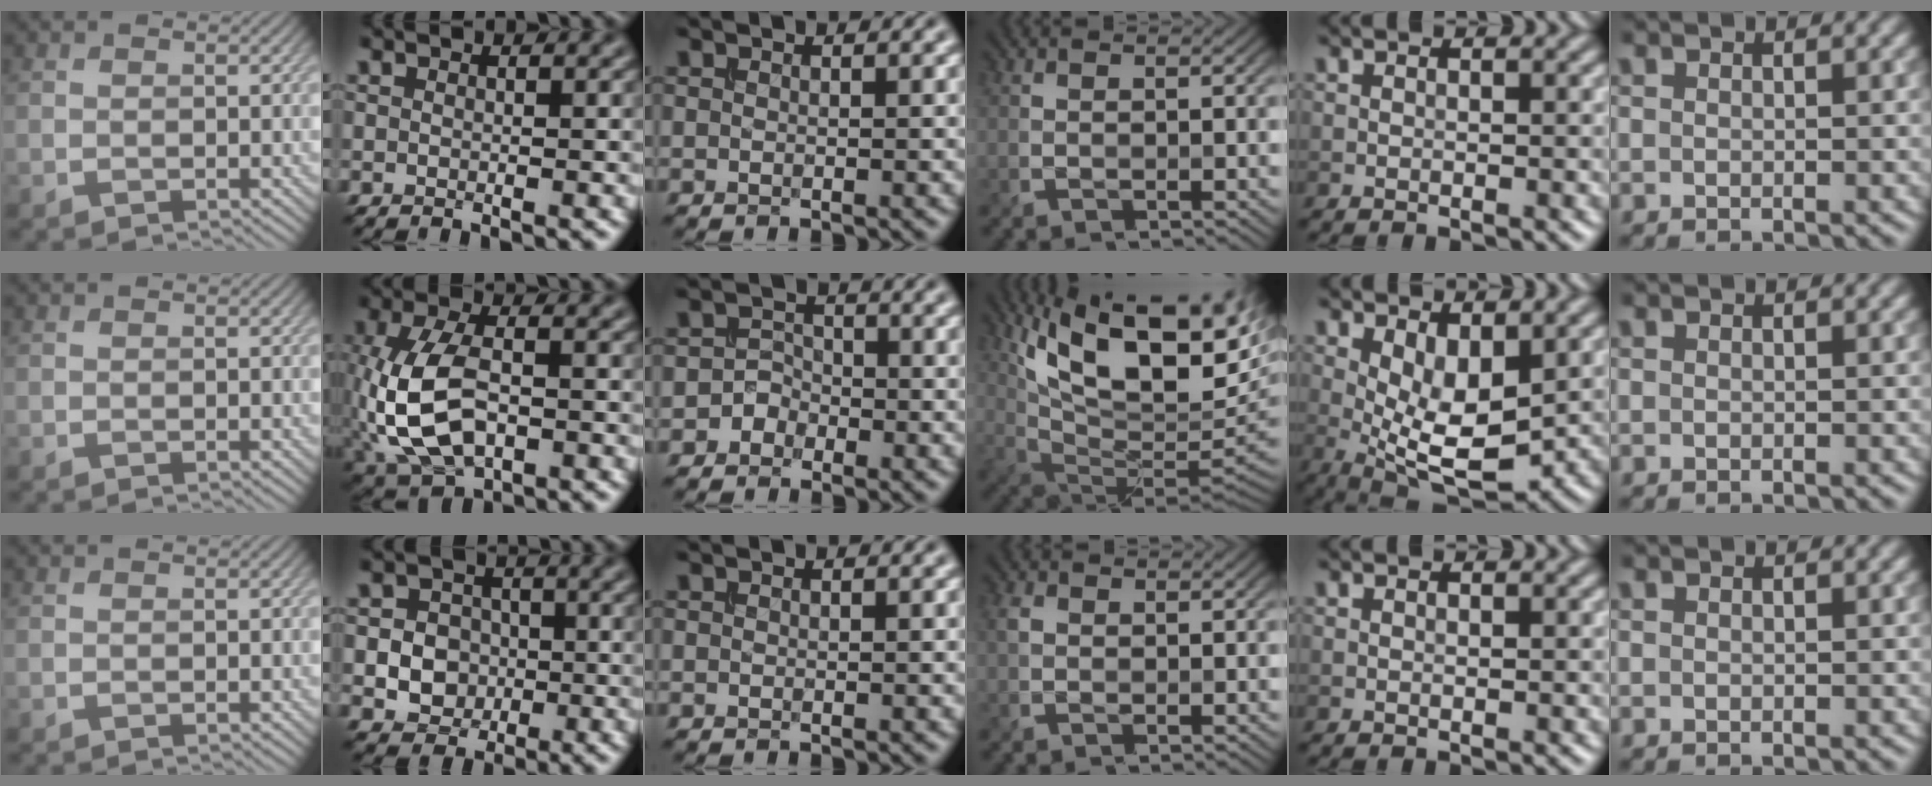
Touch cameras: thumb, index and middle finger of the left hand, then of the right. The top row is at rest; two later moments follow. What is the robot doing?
{"motion": "insert", "object": "drawer"}